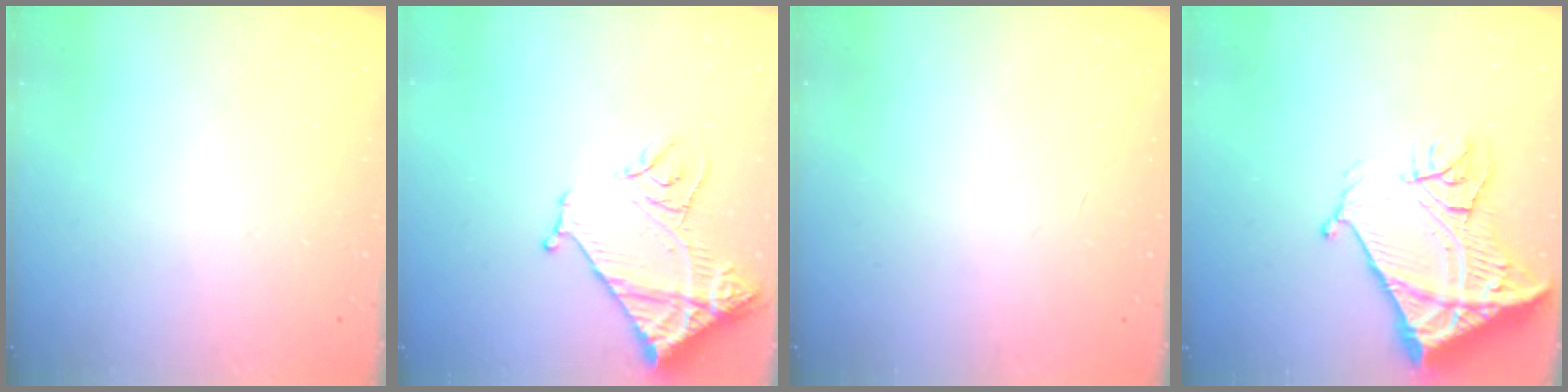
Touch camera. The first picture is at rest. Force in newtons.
{"total": 13.0, "press": 13.0, "slide": 1.1}
{"total": 1.7, "press": 1.7, "slide": 0.1}
{"total": 17.6, "press": 17.4, "slide": 2.1}